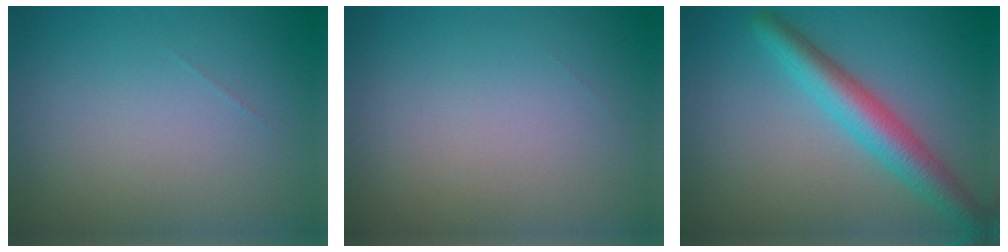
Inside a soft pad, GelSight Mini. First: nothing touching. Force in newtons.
{"total": 0.0}
{"total": 4.7, "press": 4.7, "slide": 0.1}